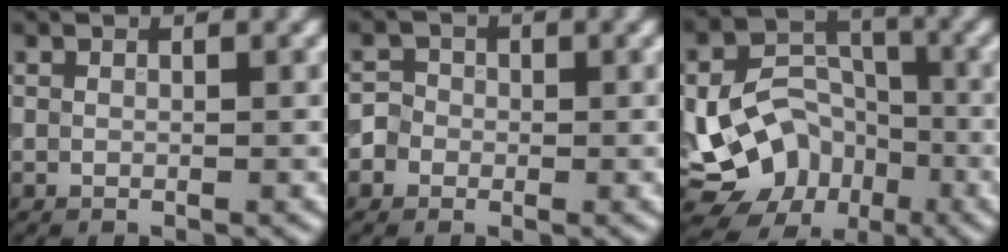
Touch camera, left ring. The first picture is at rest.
{"total": 2.6, "force": [-0.5, 2.4, 0.7], "torque": [0.007, 0.015, -0.029]}
{"total": 11.0, "force": [-3.9, 8.5, 5.7], "torque": [-0.077, -0.005, -0.068]}